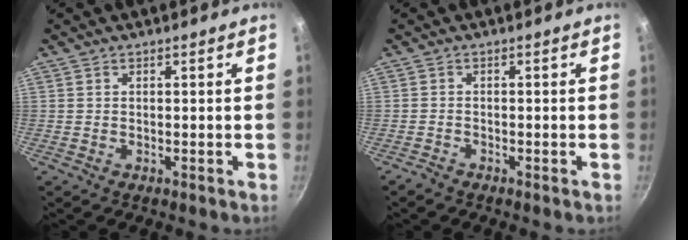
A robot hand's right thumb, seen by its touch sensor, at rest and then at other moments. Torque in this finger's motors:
{"motor_torque": [1.26, -0.20, -0.27, -0.26, -0.02]}